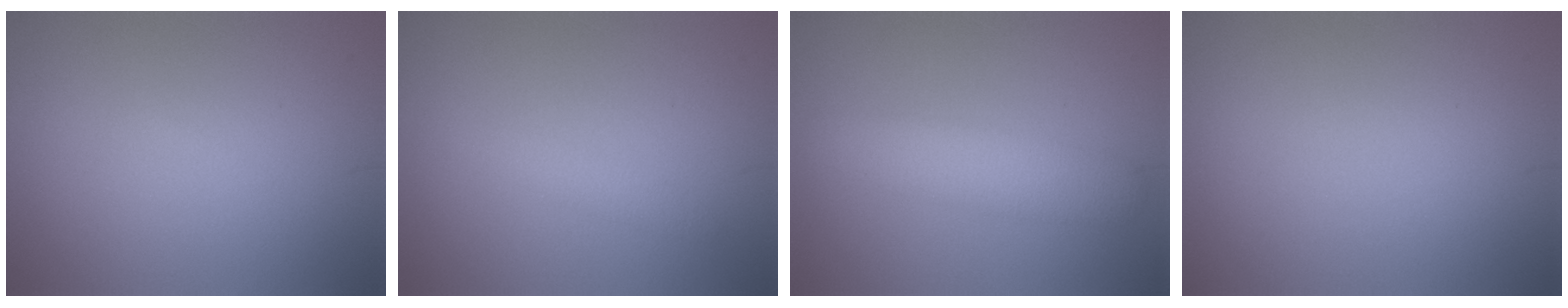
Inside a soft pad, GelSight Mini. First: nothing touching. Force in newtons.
{"total": 1.3, "press": 1.3, "slide": 0.0}
{"total": 4.1, "press": 4.1, "slide": 0.2}
{"total": 0.0}